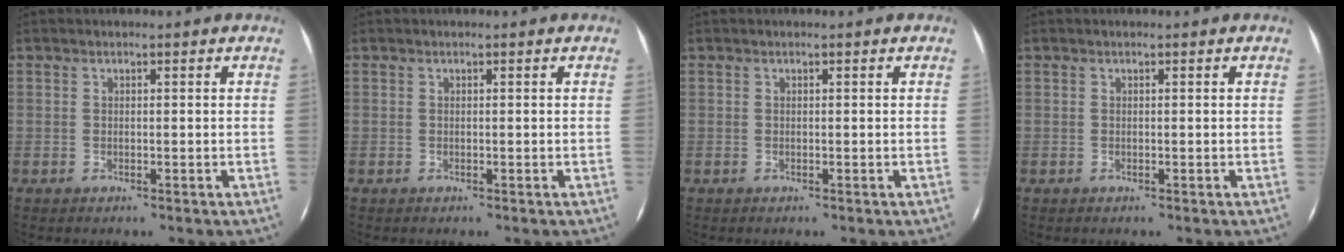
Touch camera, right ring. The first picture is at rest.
{"total": 0.0}
{"total": 0.0}
{"total": 0.0}